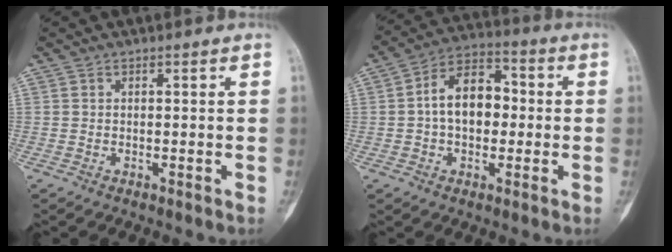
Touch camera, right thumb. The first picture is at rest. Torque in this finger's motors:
{"motor_torque": [-0.54, 1.12, 0.61, -0.53, 0.00]}